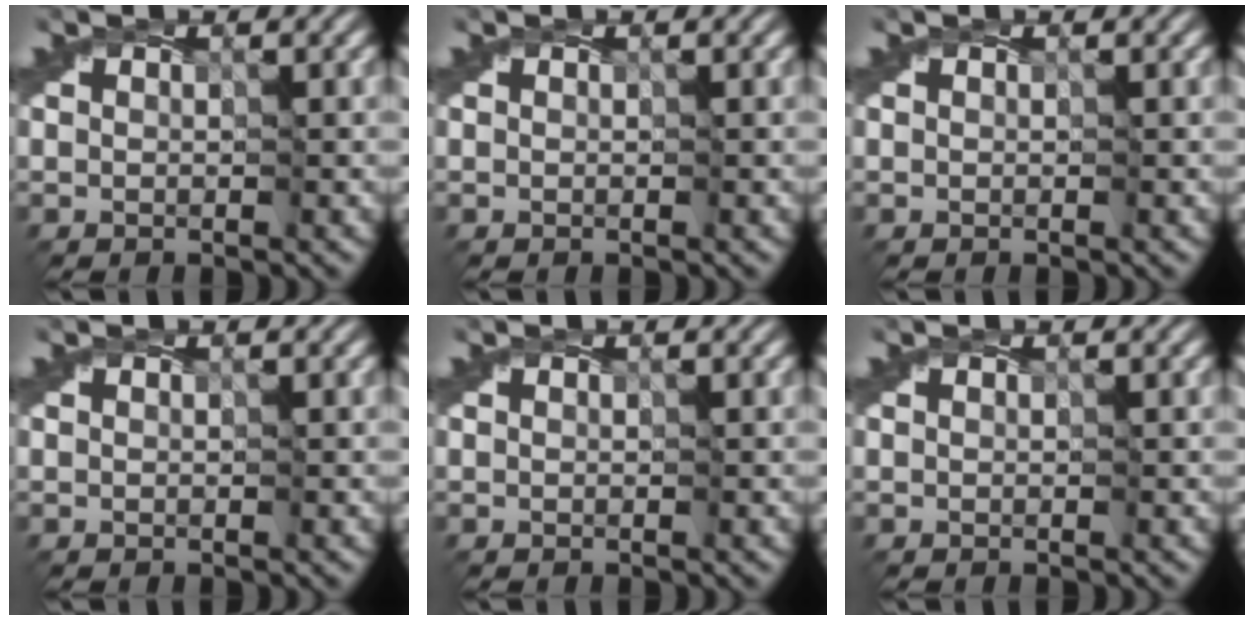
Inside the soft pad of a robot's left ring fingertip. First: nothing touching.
{"total": 0.0}
{"total": 0.0}
{"total": 0.0}
{"total": 0.0}
{"total": 0.0}